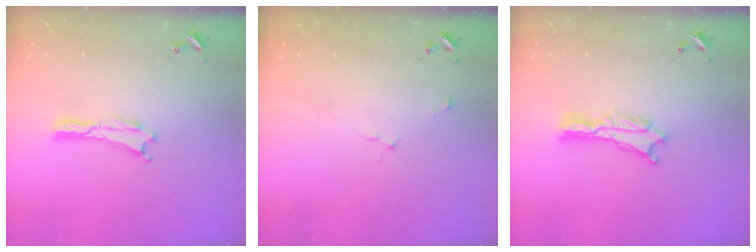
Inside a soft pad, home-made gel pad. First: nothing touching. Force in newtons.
{"total": 2.0, "press": 2.0, "slide": 0.1}
{"total": 2.4, "press": 2.4, "slide": 0.2}